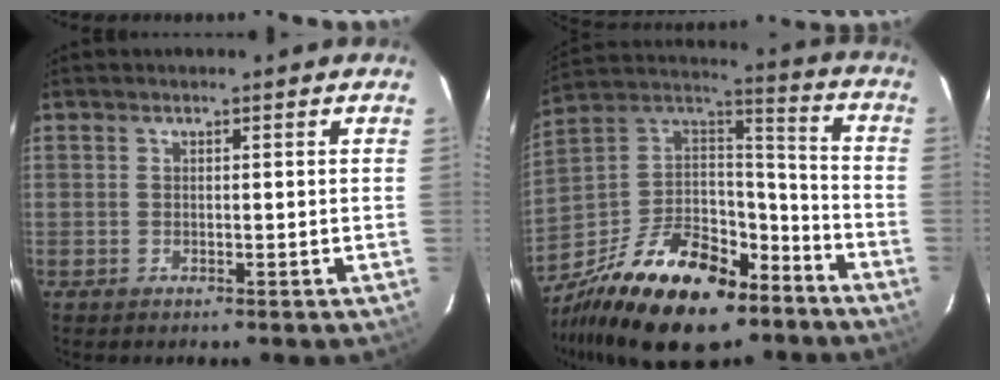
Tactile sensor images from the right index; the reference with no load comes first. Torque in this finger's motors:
{"motor_torque": [1.34, -0.80, 0.63, 0.13]}